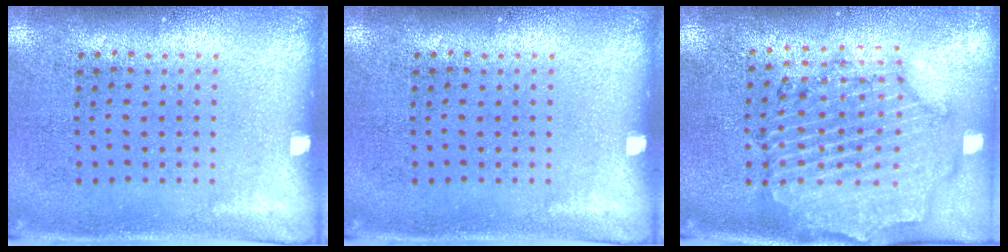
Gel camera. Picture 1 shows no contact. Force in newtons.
{"total": 0.0}
{"total": 1.6, "press": 1.5, "slide": 0.3}